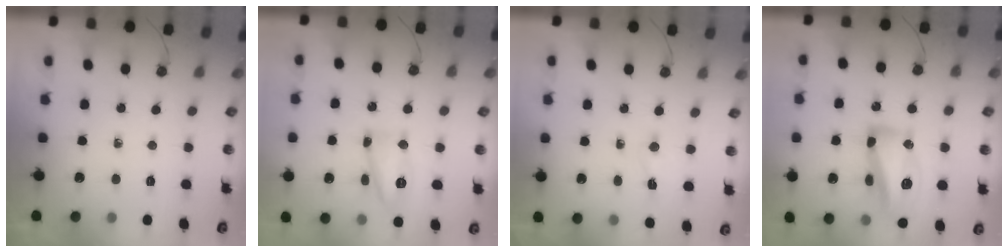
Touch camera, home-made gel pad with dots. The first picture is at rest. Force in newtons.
{"total": 10.6, "press": 10.4, "slide": 2.2}
{"total": 2.3, "press": 2.2, "slide": 0.7}
{"total": 14.7, "press": 14.6, "slide": 1.0}